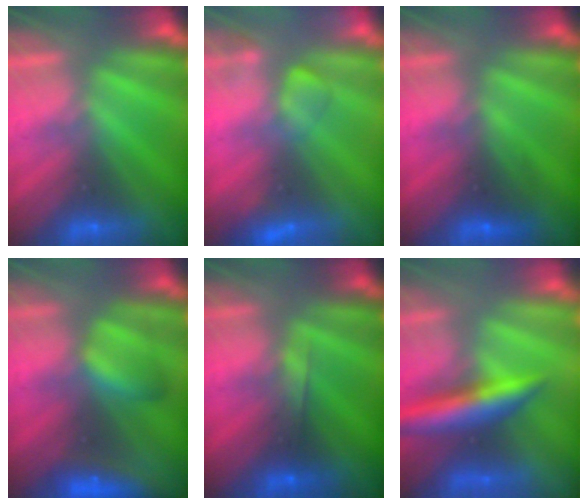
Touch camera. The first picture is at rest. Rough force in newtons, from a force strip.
{"total": 2.5}
{"total": 2.7}
{"total": 7.5}
{"total": 3.9}
{"total": 6.4}